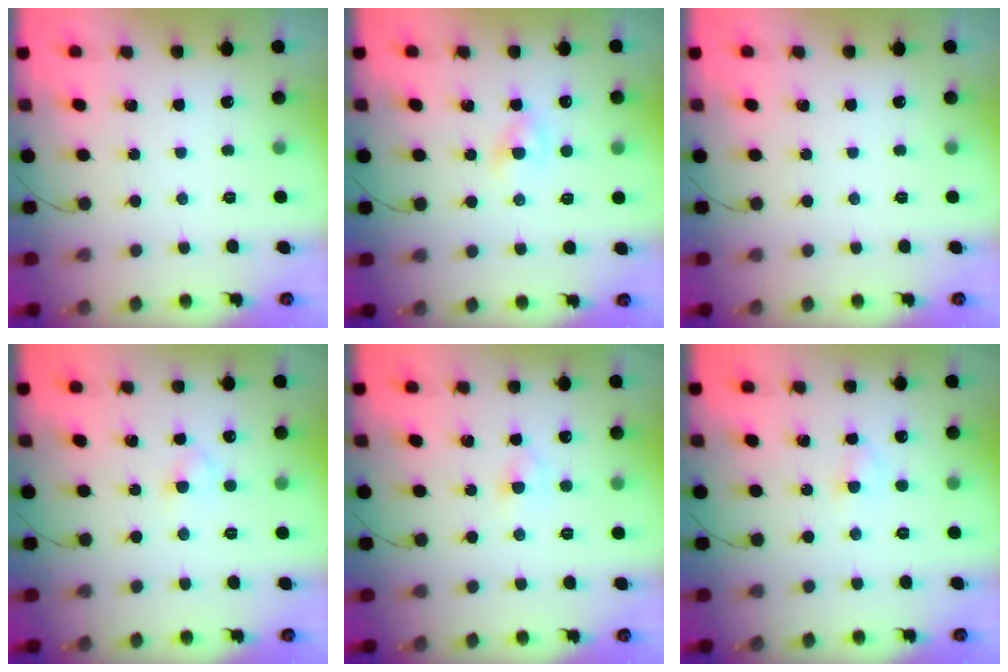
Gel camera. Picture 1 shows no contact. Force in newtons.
{"total": 2.2, "press": 2.0, "slide": 1.0}
{"total": 0.0}
{"total": 2.5, "press": 2.3, "slide": 1.0}
{"total": 2.8, "press": 2.7, "slide": 1.0}
{"total": 2.2, "press": 2.0, "slide": 1.0}